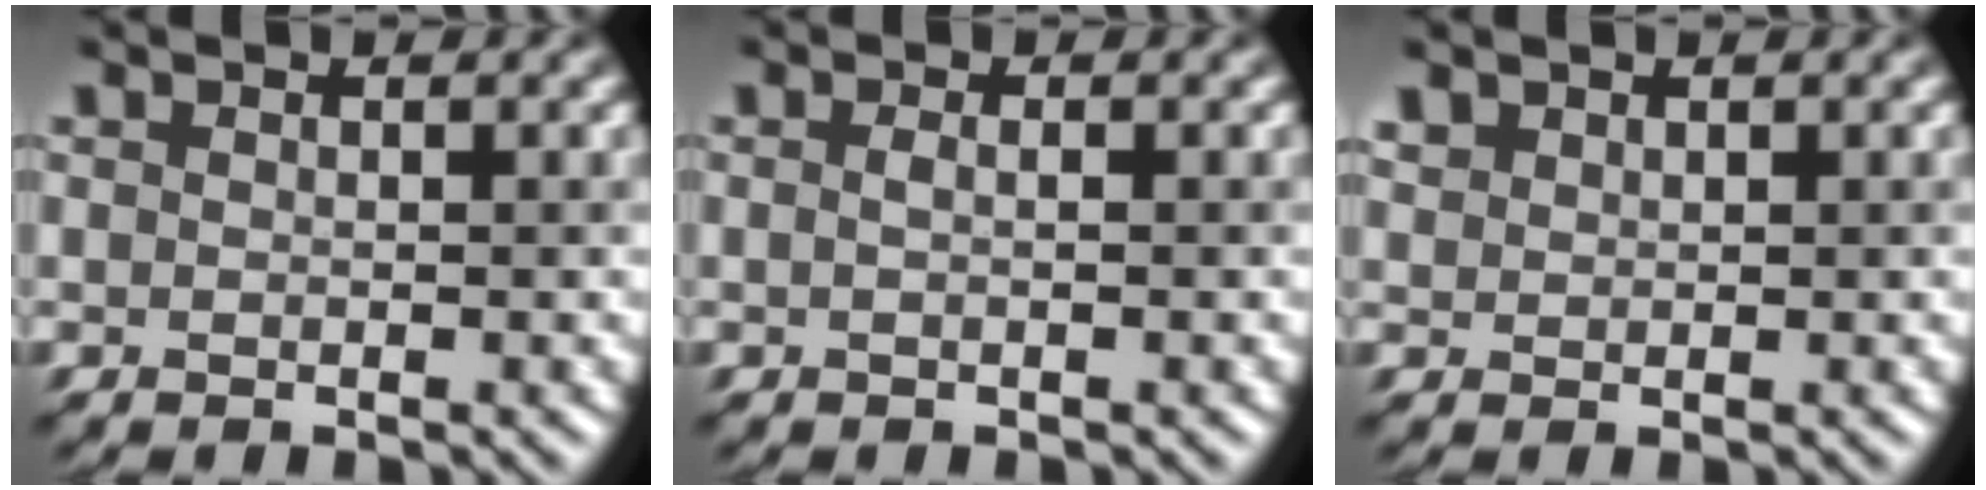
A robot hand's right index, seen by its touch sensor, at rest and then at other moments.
{"total": 0.7, "force": [0.0, 0.1, 0.7], "torque": [-0.016, 0.001, 0.000]}
{"total": 1.1, "force": [0.8, 0.7, 0.1], "torque": [-0.004, 0.002, 0.020]}